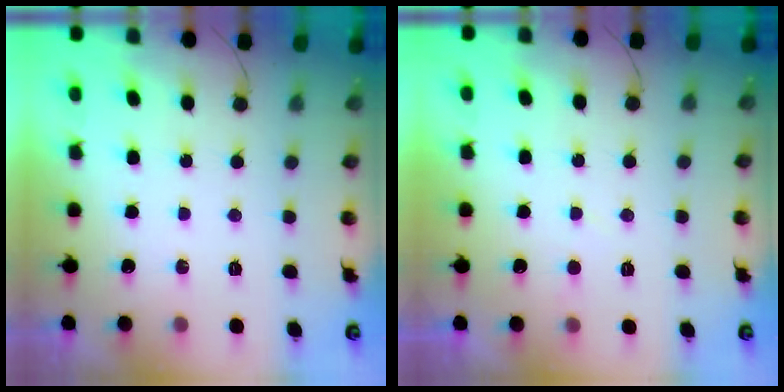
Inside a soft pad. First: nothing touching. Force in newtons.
{"total": 1.6, "press": 1.6, "slide": 0.2}